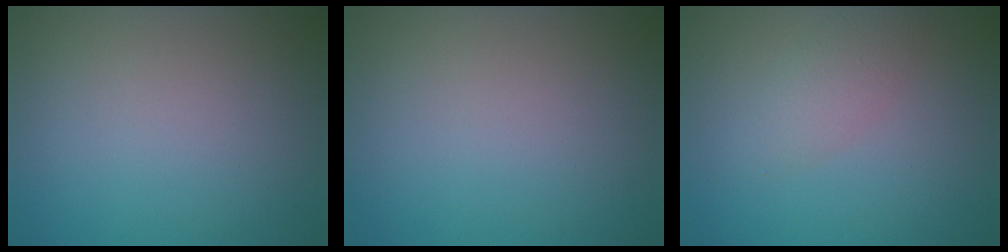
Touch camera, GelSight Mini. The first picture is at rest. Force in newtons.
{"total": 0.0}
{"total": 2.1, "press": 2.1, "slide": 0.0}